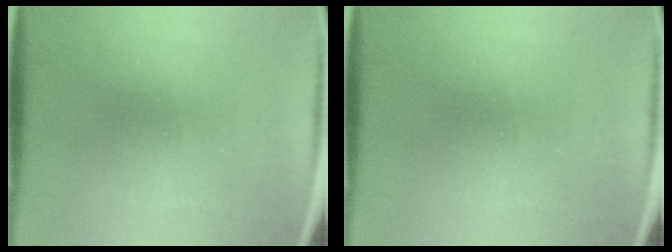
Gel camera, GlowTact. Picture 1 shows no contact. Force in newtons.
{"total": 0.0}